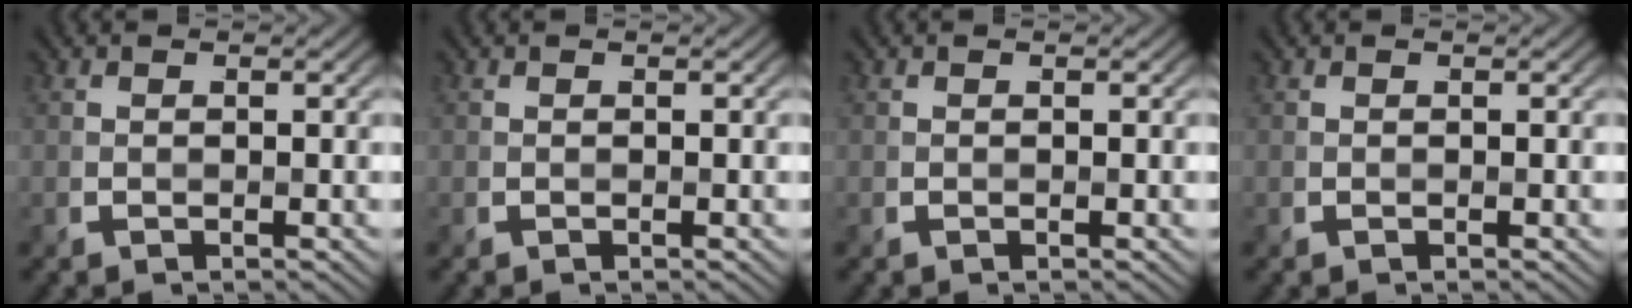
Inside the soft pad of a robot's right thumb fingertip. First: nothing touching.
{"total": 0.0}
{"total": 0.0}
{"total": 0.0}